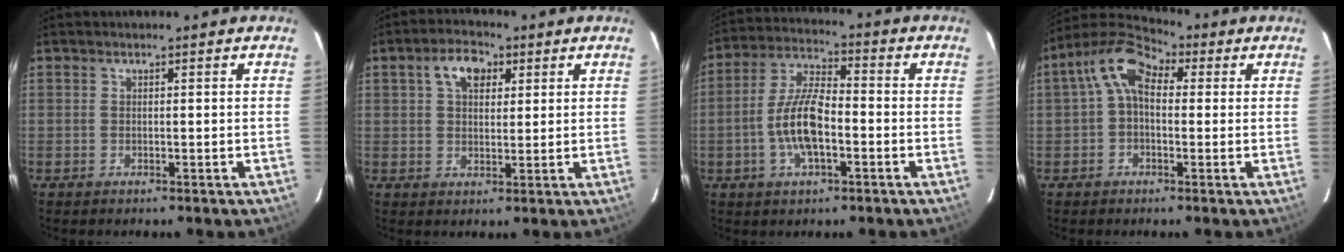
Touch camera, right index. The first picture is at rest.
{"total": 6.1, "force": [2.5, 3.8, 4.0], "torque": [-0.068, 0.022, 0.044]}
{"total": 10.8, "force": [-2.9, 4.2, 9.5], "torque": [-0.196, 0.008, -0.054]}
{"total": 8.6, "force": [1.4, 5.6, 6.4], "torque": [-0.121, 0.034, 0.014]}